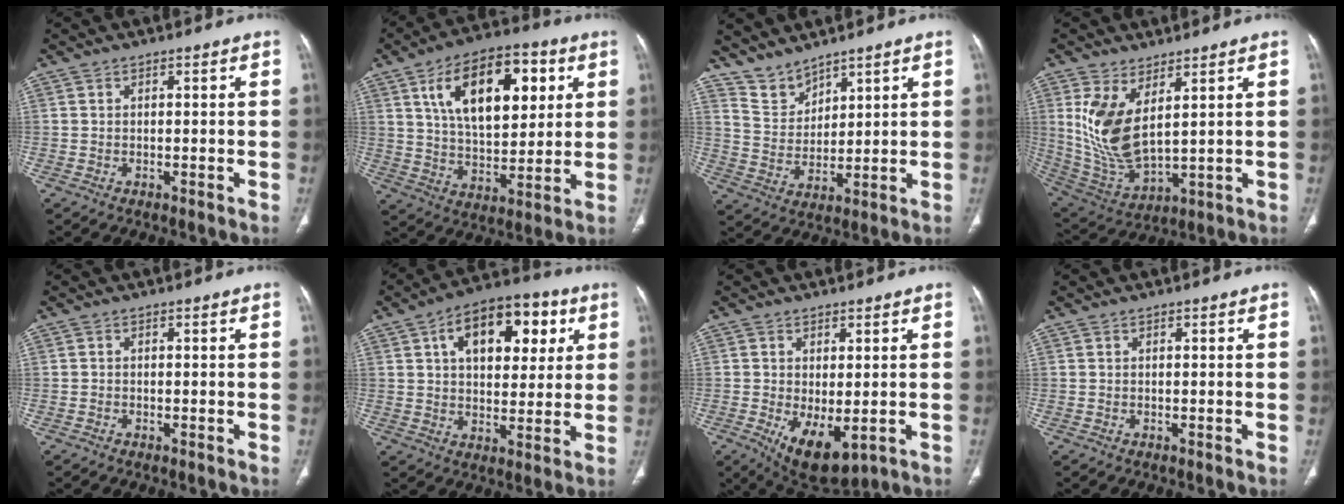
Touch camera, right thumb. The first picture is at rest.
{"total": 19.9, "force": [7.1, 10.5, 15.4], "torque": [-0.205, -0.016, 0.120]}
{"total": 6.2, "force": [5.7, 2.3, 0.8], "torque": [-0.004, -0.042, 0.132]}
{"total": 12.9, "force": [4.3, 6.1, 10.6], "torque": [-0.211, -0.032, 0.109]}
{"total": 0.0}
{"total": 16.9, "force": [6.1, 9.7, 12.4], "torque": [-0.141, 0.002, 0.092]}
{"total": 9.2, "force": [-2.4, 4.4, 7.6], "torque": [-0.114, -0.018, -0.018]}
{"total": 0.0}